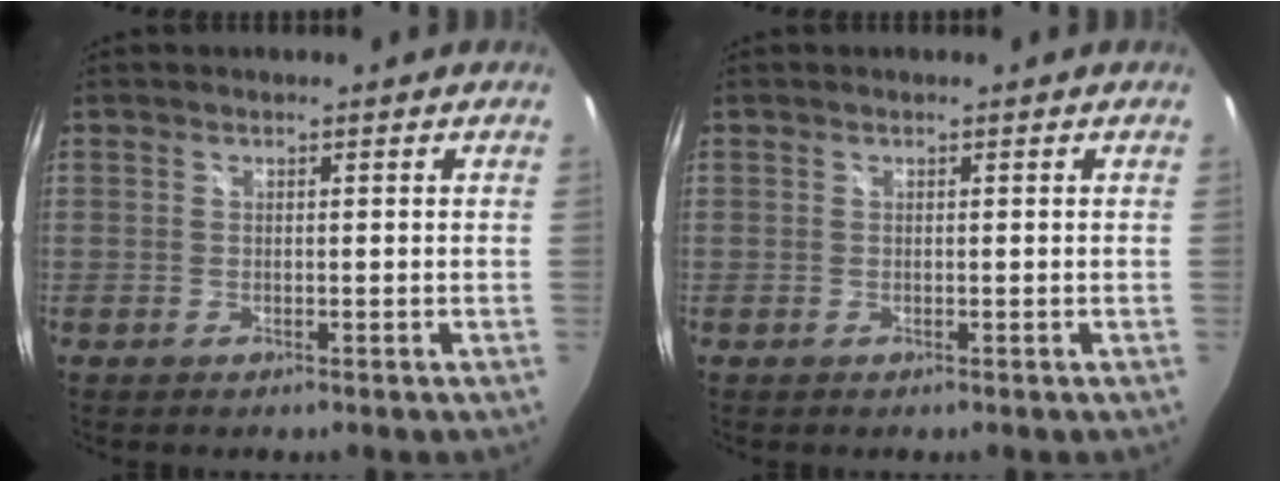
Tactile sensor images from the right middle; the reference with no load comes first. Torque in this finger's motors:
{"motor_torque": [-0.03, 0.03, 0.00, 0.00]}